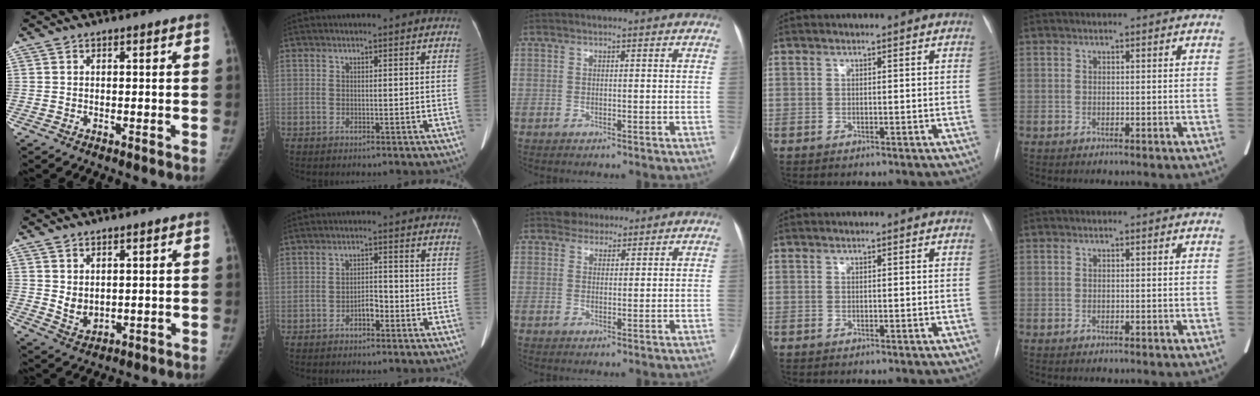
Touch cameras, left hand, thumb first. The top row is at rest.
{"thumb": {"total": 4.4, "force": [1.6, 3.0, 2.9], "torque": [-0.039, -0.020, 0.041]}, "index": {"total": 2.5, "force": [-1.6, 1.1, 1.5], "torque": [-0.024, 0.003, -0.030]}, "middle": {"total": 3.0, "force": [2.4, 1.8, -0.2], "torque": [0.007, 0.010, 0.034]}}